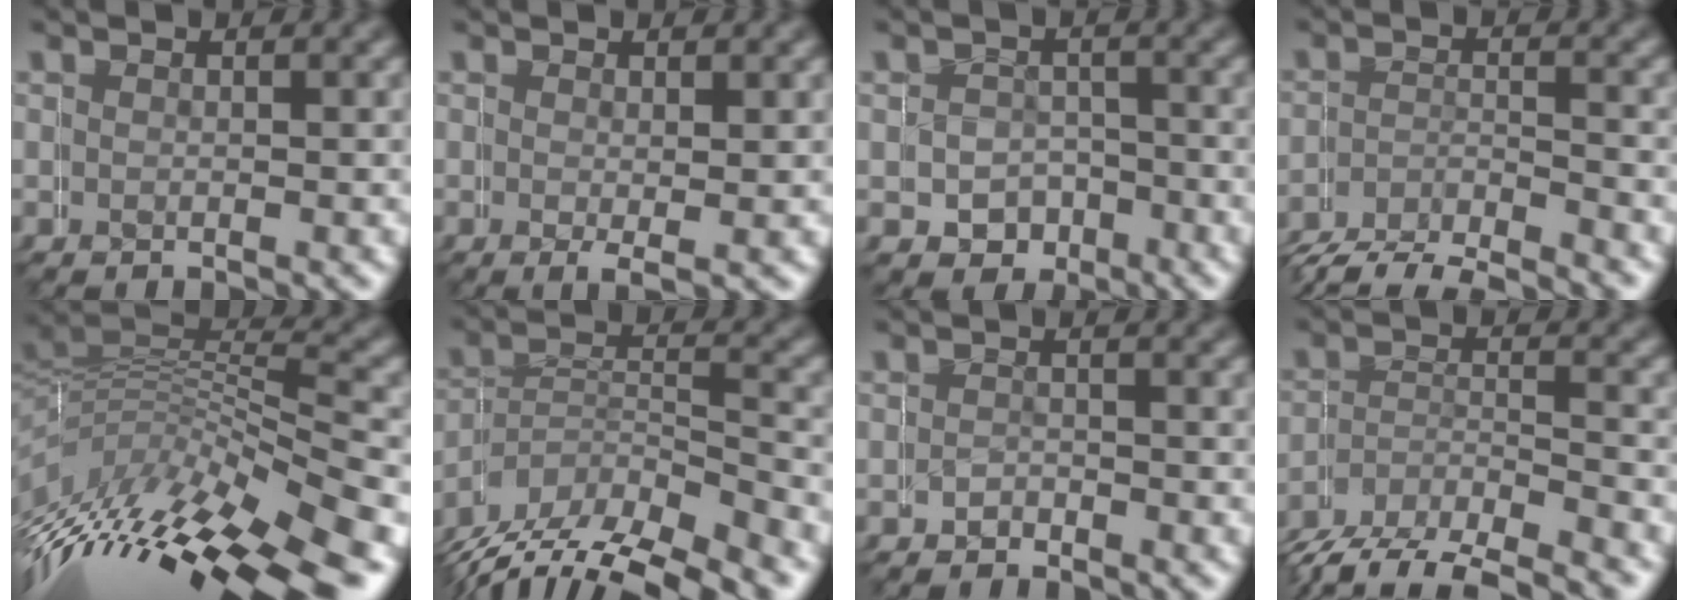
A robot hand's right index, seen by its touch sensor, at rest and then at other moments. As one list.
[{"total": 1.4, "force": [-0.4, 0.2, 1.3], "torque": [-0.016, -0.013, 0.004]}, {"total": 3.5, "force": [-0.3, 2.8, -2.1], "torque": [0.044, -0.013, -0.005]}, {"total": 3.1, "force": [-2.6, 1.6, -0.2], "torque": [-0.007, -0.005, -0.050]}, {"total": 11.9, "force": [-4.5, 8.5, 7.0], "torque": [-0.156, -0.029, -0.055]}, {"total": 5.9, "force": [-4.2, 3.7, 2.0], "torque": [-0.019, -0.003, -0.069]}, {"total": 1.8, "force": [-1.2, 0.7, -1.0], "torque": [0.013, -0.001, -0.021]}, {"total": 5.8, "force": [-4.3, 3.6, 1.6], "torque": [-0.037, -0.015, -0.072]}]